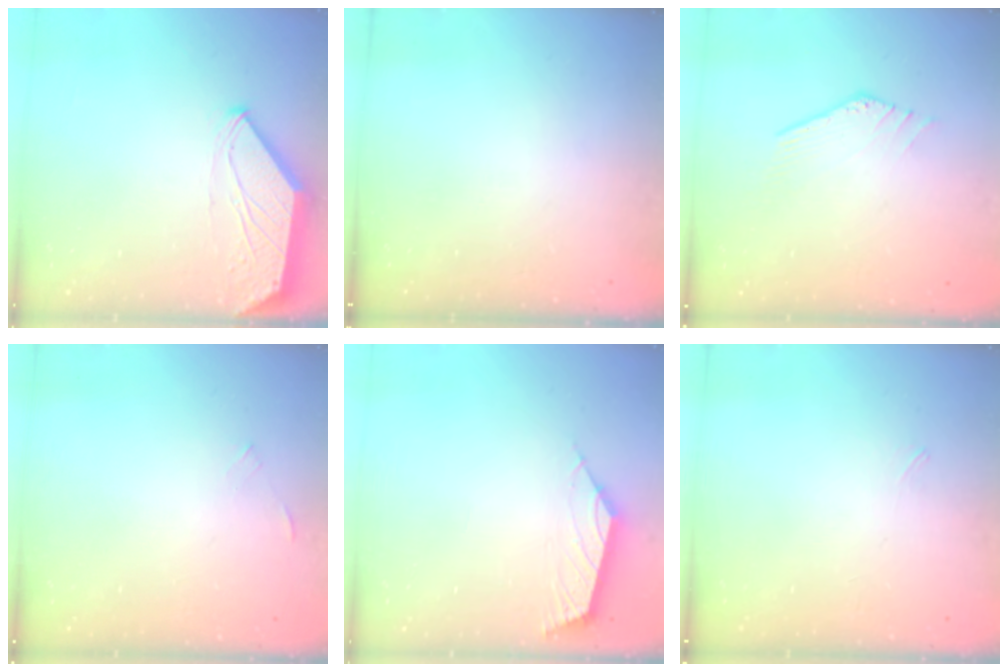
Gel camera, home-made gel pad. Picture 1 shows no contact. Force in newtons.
{"total": 0.0}
{"total": 0.0}
{"total": 0.0}
{"total": 2.8, "press": 2.8, "slide": 0.7}
{"total": 2.8, "press": 2.7, "slide": 0.6}